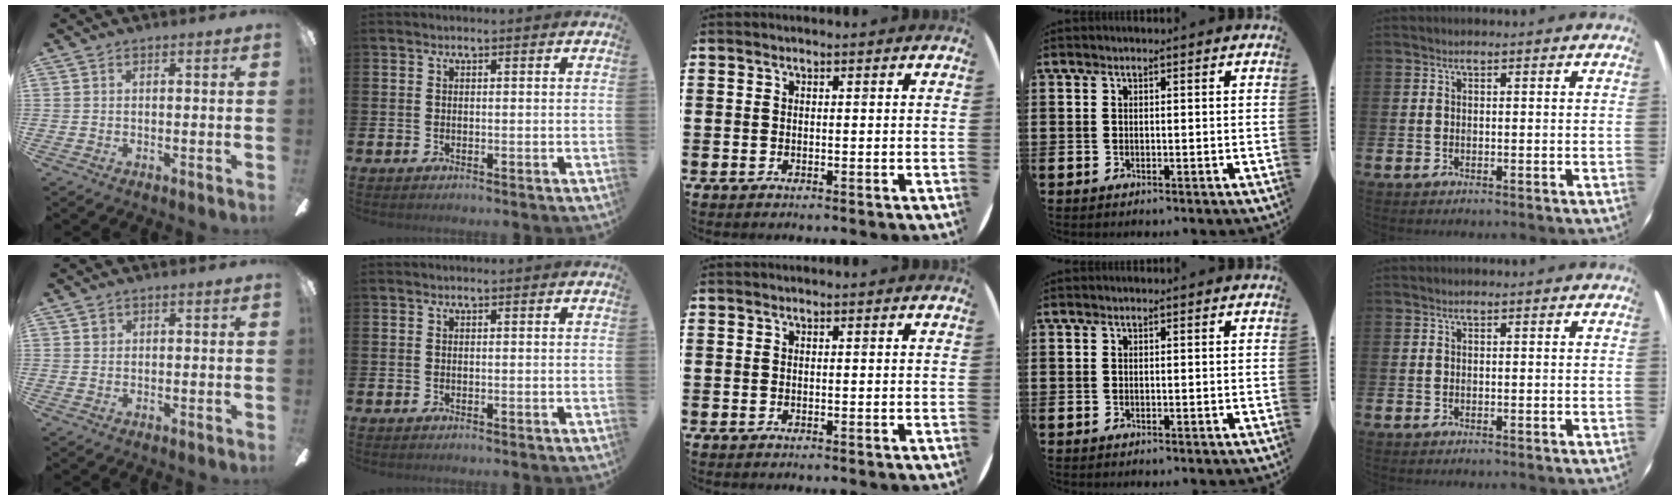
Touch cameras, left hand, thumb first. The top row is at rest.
{"thumb": {"total": 1.1, "force": [0.5, 0.9, 0.3], "torque": [0.002, -0.002, 0.009]}}